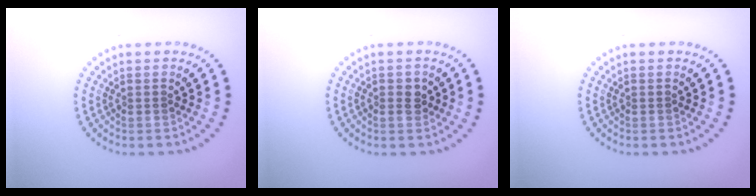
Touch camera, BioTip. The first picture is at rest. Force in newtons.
{"total": 1.4, "press": 1.4, "slide": 0.2}
{"total": 0.0}